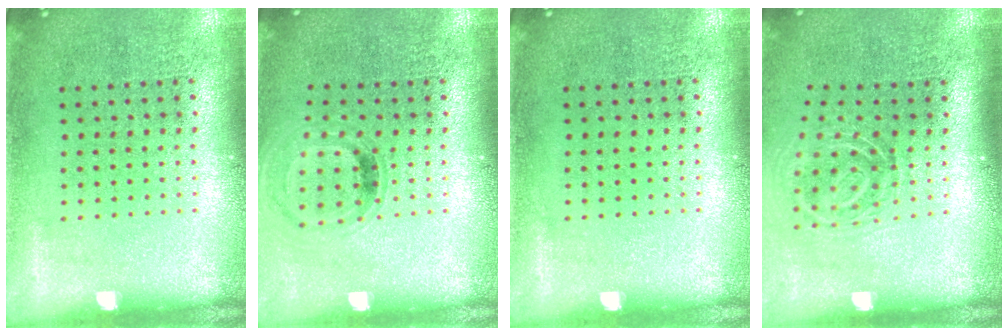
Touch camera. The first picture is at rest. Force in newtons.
{"total": 0.8, "press": 0.8, "slide": 0.2}
{"total": 0.0}
{"total": 1.9, "press": 1.2, "slide": 1.5}